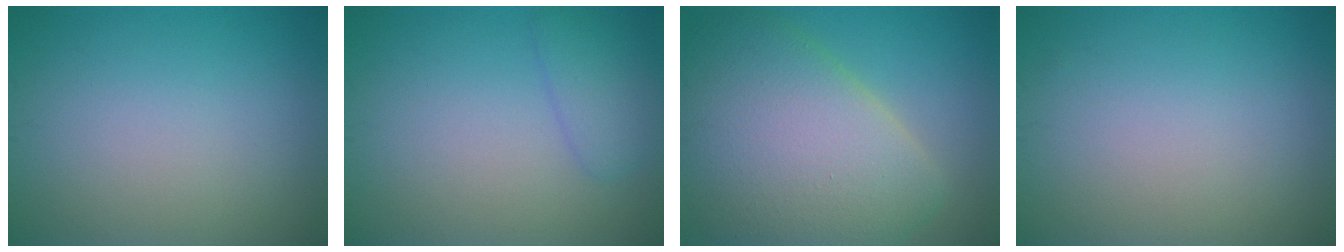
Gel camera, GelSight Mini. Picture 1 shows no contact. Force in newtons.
{"total": 2.2, "press": 2.2, "slide": 0.1}
{"total": 10.9, "press": 10.9, "slide": 0.8}
{"total": 0.0}